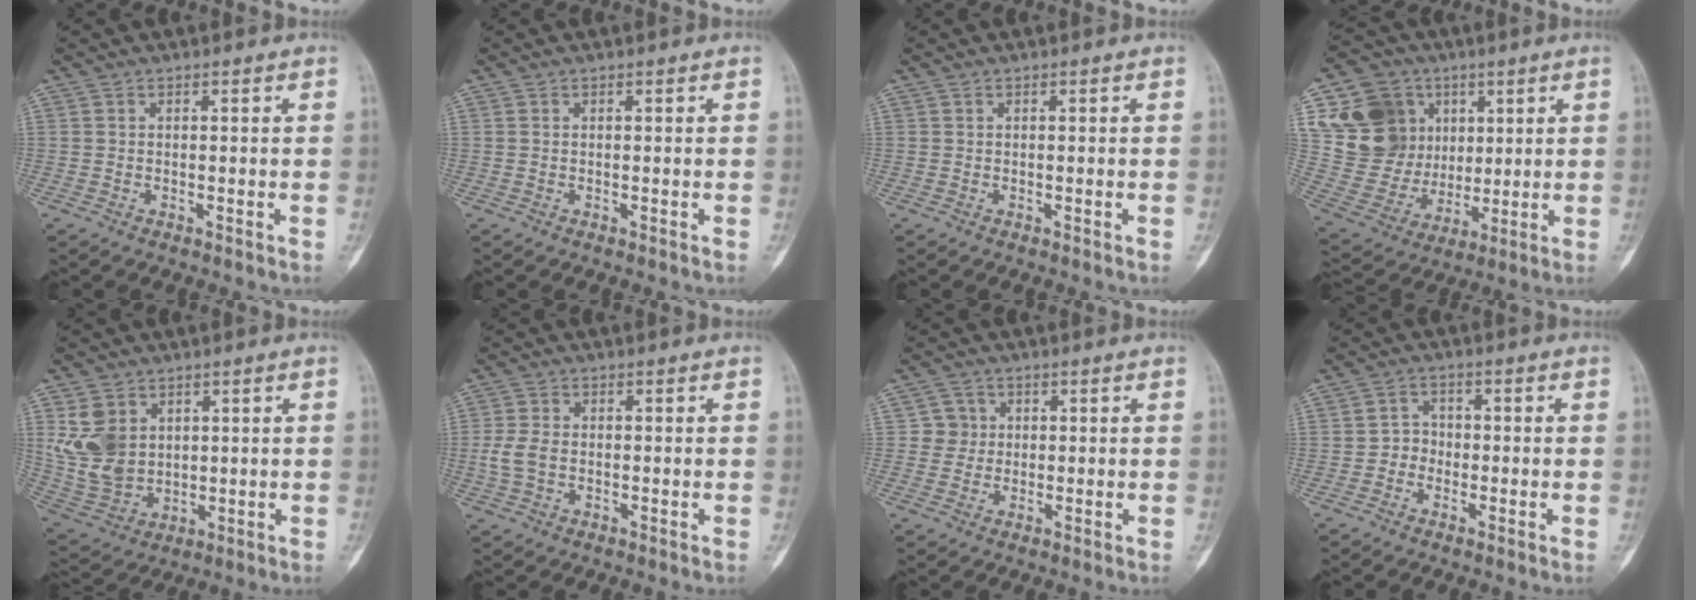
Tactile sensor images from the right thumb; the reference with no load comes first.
{"total": 0.0}
{"total": 0.0}
{"total": 18.4, "force": [6.4, 15.7, 7.0], "torque": [-0.097, 0.001, 0.136]}
{"total": 11.0, "force": [3.2, 8.5, 6.2], "torque": [-0.102, -0.015, 0.086]}
{"total": 4.4, "force": [-0.5, 3.1, 3.2], "torque": [-0.076, 0.008, -0.011]}
{"total": 3.4, "force": [0.5, 3.4, 0.1], "torque": [0.026, 0.006, 0.001]}
{"total": 3.3, "force": [-1.1, 2.9, 1.1], "torque": [0.004, 0.012, -0.030]}